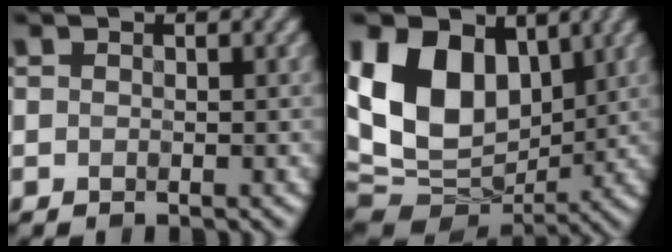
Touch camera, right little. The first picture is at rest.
{"total": 14.5, "force": [3.1, 10.3, 9.8], "torque": [-0.203, 0.008, 0.052]}